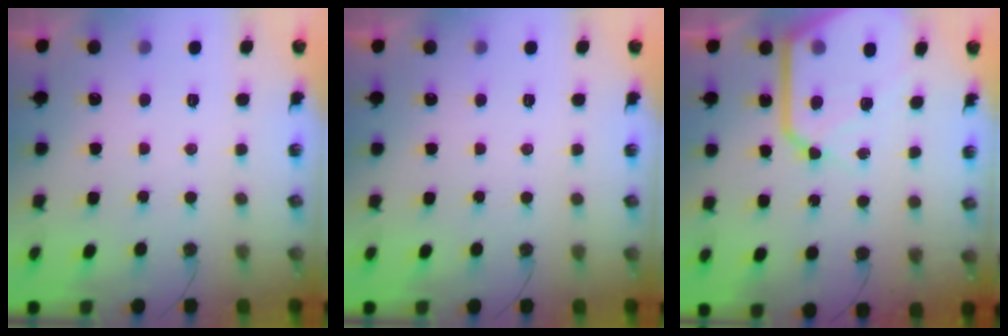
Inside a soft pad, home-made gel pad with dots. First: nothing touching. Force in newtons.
{"total": 0.0}
{"total": 16.9, "press": 16.8, "slide": 1.8}